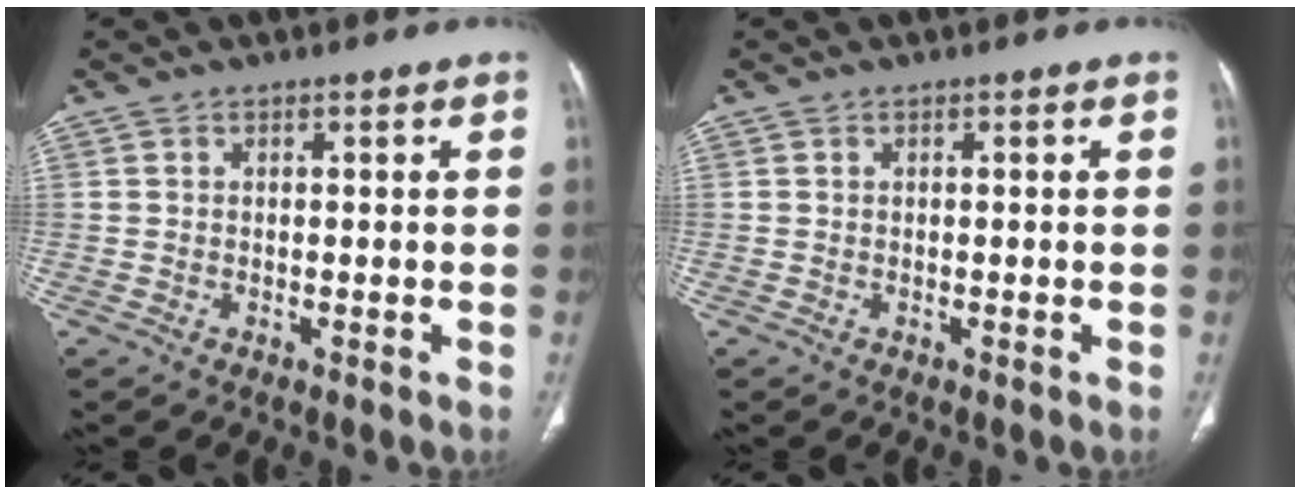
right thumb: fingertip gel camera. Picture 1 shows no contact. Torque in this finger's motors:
{"motor_torque": [-0.04, 0.03, -0.10, 0.10, 0.00]}